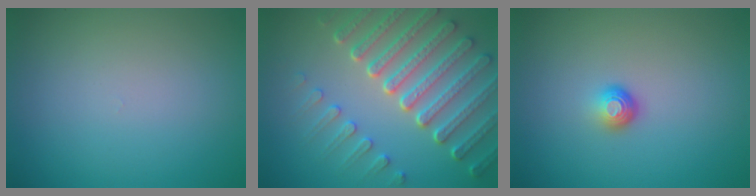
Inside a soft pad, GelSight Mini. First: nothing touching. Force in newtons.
{"total": 7.5, "press": 5.7, "slide": 4.8}
{"total": 1.6, "press": 1.0, "slide": 1.2}